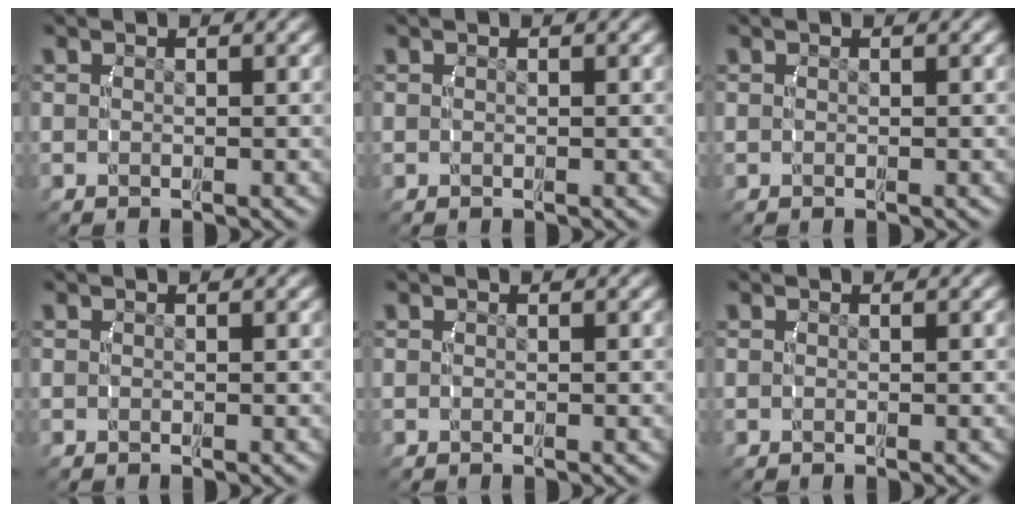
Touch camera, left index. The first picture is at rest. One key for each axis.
{"total": 0.0}
{"total": 0.0}
{"total": 0.0}
{"total": 0.0}
{"total": 0.0}